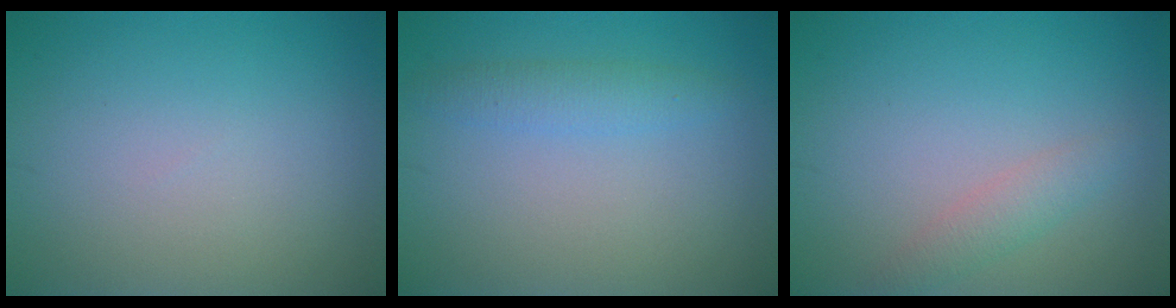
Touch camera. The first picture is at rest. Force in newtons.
{"total": 2.0, "press": 2.0, "slide": 0.1}
{"total": 1.8, "press": 1.8, "slide": 0.1}